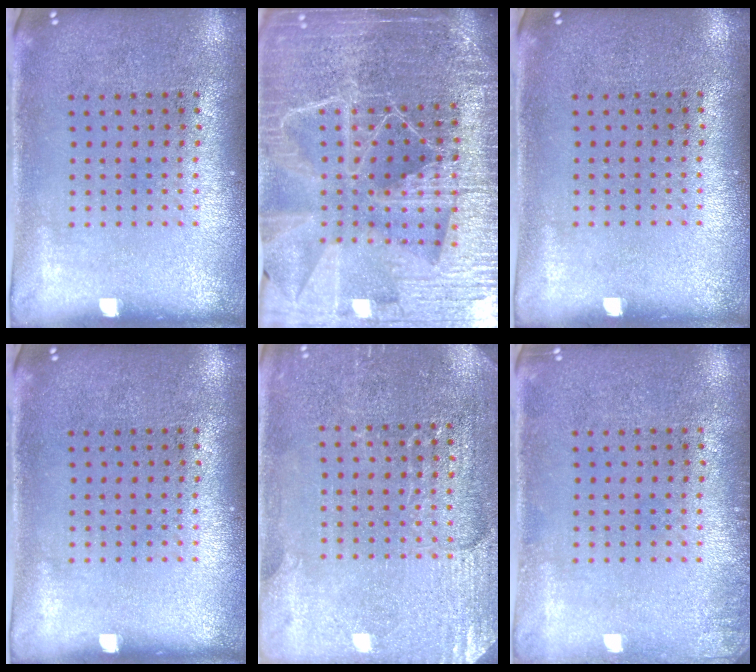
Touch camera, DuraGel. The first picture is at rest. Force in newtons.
{"total": 6.1, "press": 5.3, "slide": 2.9}
{"total": 0.0}
{"total": 0.0}
{"total": 2.9, "press": 2.8, "slide": 0.3}
{"total": 1.0, "press": 1.0, "slide": 0.2}